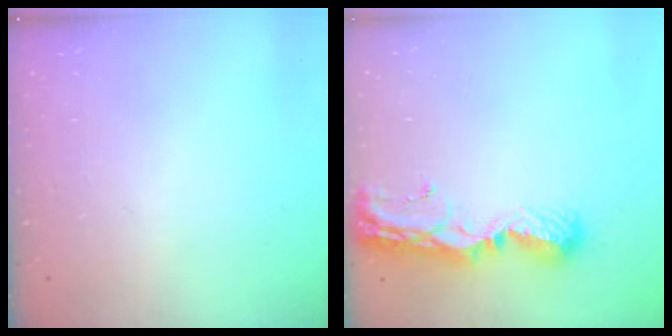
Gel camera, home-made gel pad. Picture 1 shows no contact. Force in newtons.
{"total": 10.1, "press": 10.0, "slide": 0.8}